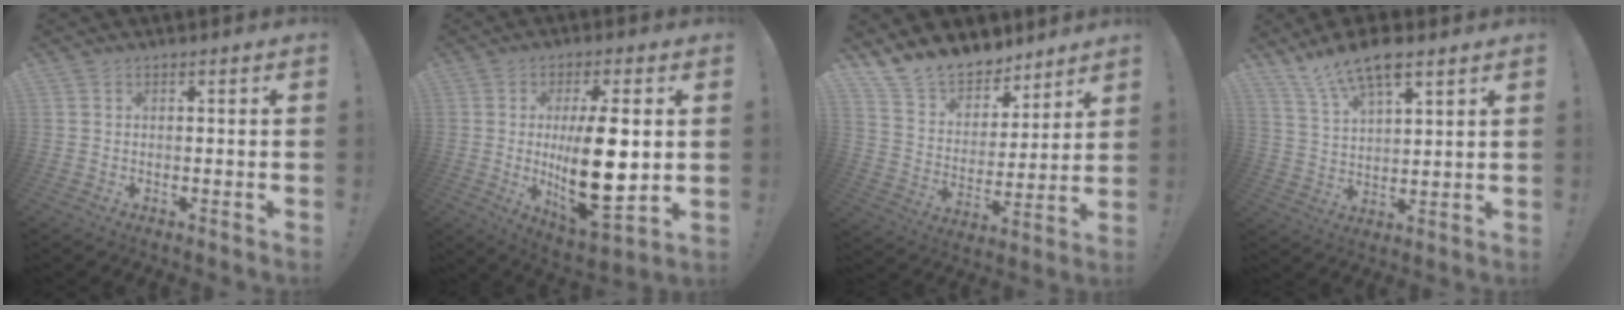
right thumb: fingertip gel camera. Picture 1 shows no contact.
{"total": 18.3, "force": [0.9, 6.9, 16.9], "torque": [-0.271, -0.025, 0.016]}
{"total": 13.6, "force": [11.6, 6.4, 2.8], "torque": [-0.063, -0.093, 0.221]}
{"total": 11.3, "force": [8.2, 3.7, 6.8], "torque": [-0.127, -0.043, 0.151]}